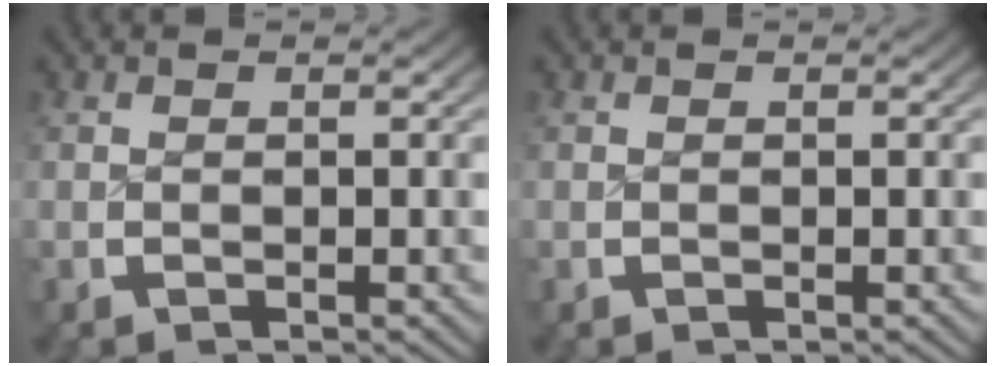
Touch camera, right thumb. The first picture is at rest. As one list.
[{"total": 0.0}]